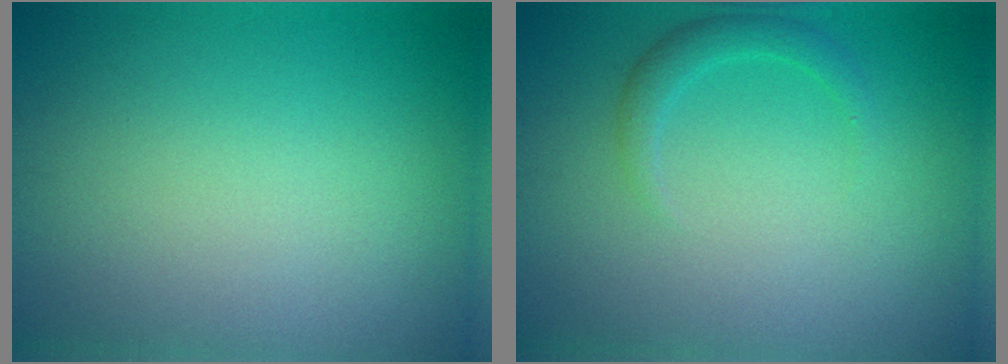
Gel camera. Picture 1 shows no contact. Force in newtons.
{"total": 1.7, "press": 1.7, "slide": 0.2}